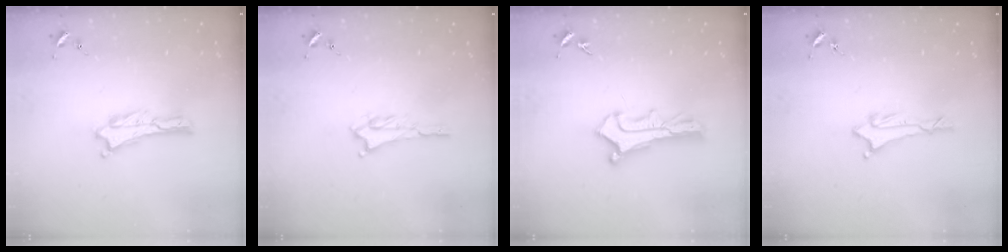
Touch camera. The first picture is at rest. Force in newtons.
{"total": 1.5, "press": 1.5, "slide": 0.3}
{"total": 2.9, "press": 2.9, "slide": 0.3}
{"total": 1.7, "press": 1.6, "slide": 0.5}